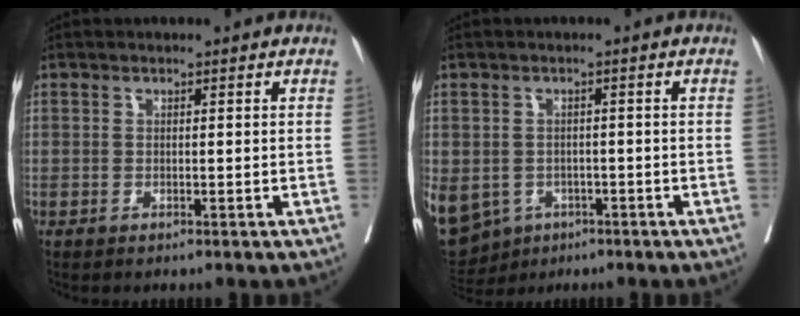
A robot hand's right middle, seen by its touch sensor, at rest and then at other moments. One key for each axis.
{"total": 22.8, "fx": -8.9, "fy": 18.9, "fz": 9.2, "tx": -0.340, "ty": -0.017, "tz": -0.119}